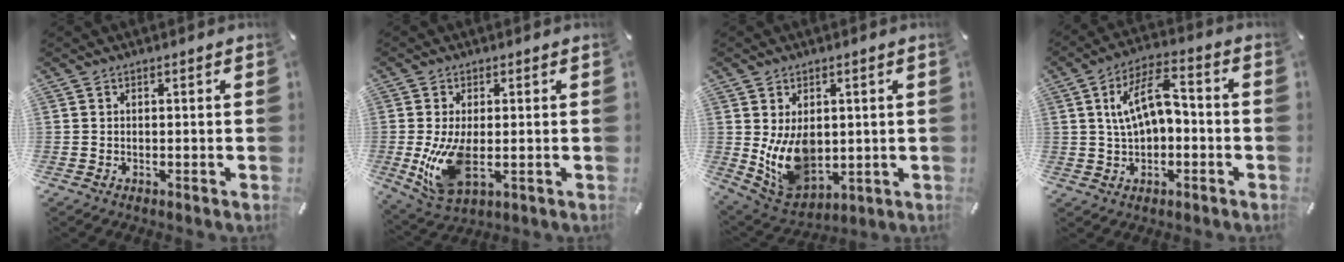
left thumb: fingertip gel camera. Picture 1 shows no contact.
{"total": 11.1, "force": [-0.8, 6.0, 9.4], "torque": [-0.199, -0.024, -0.011]}
{"total": 11.4, "force": [0.8, 8.4, 7.7], "torque": [-0.151, -0.012, 0.022]}
{"total": 11.0, "force": [1.1, 6.0, 9.2], "torque": [-0.172, 0.015, 0.020]}